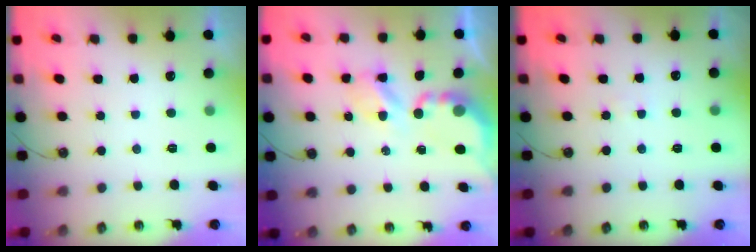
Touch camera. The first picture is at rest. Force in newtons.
{"total": 5.1, "press": 5.0, "slide": 0.4}
{"total": 0.9, "press": 0.9, "slide": 0.1}